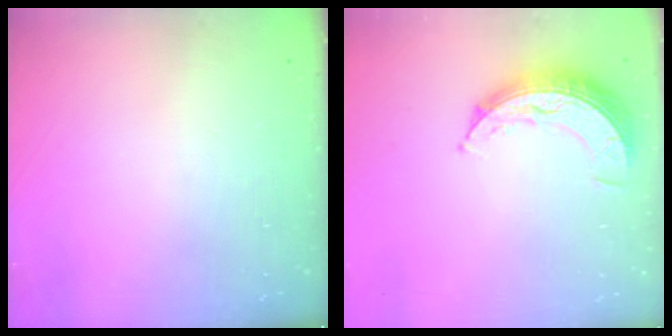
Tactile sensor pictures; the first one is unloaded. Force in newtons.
{"total": 8.7, "press": 8.7, "slide": 0.6}